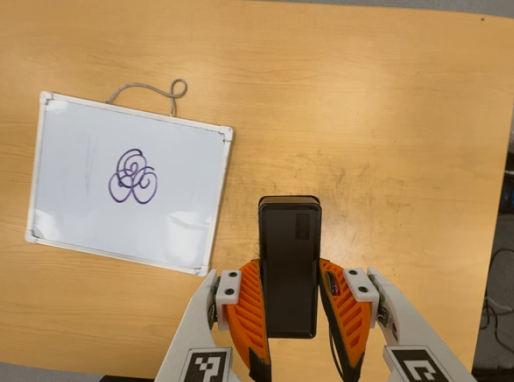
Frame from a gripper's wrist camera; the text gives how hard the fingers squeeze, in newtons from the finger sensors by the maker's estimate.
{"total": 4.1, "left": 2.8, "right": 5.4}